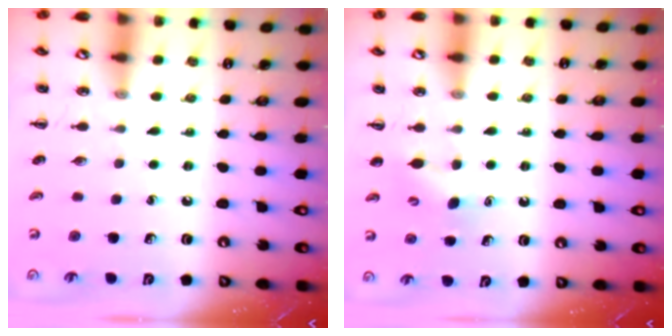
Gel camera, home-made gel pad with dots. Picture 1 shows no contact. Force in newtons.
{"total": 4.3, "press": 4.3, "slide": 0.8}